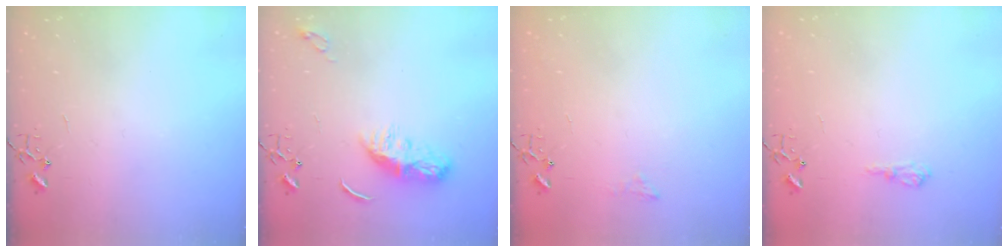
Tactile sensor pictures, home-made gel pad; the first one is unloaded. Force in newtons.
{"total": 8.7, "press": 8.7, "slide": 0.3}
{"total": 5.9, "press": 5.9, "slide": 0.8}
{"total": 7.1, "press": 7.1, "slide": 0.9}